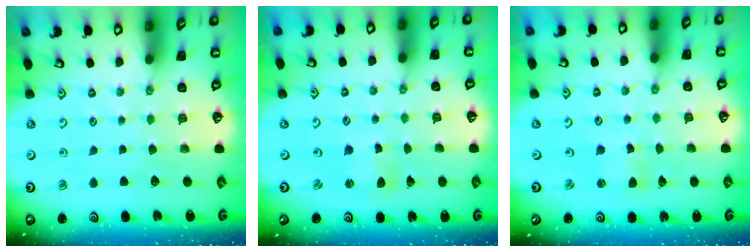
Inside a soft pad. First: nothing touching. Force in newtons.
{"total": 2.1, "press": 2.1, "slide": 0.3}
{"total": 2.2, "press": 2.2, "slide": 0.3}